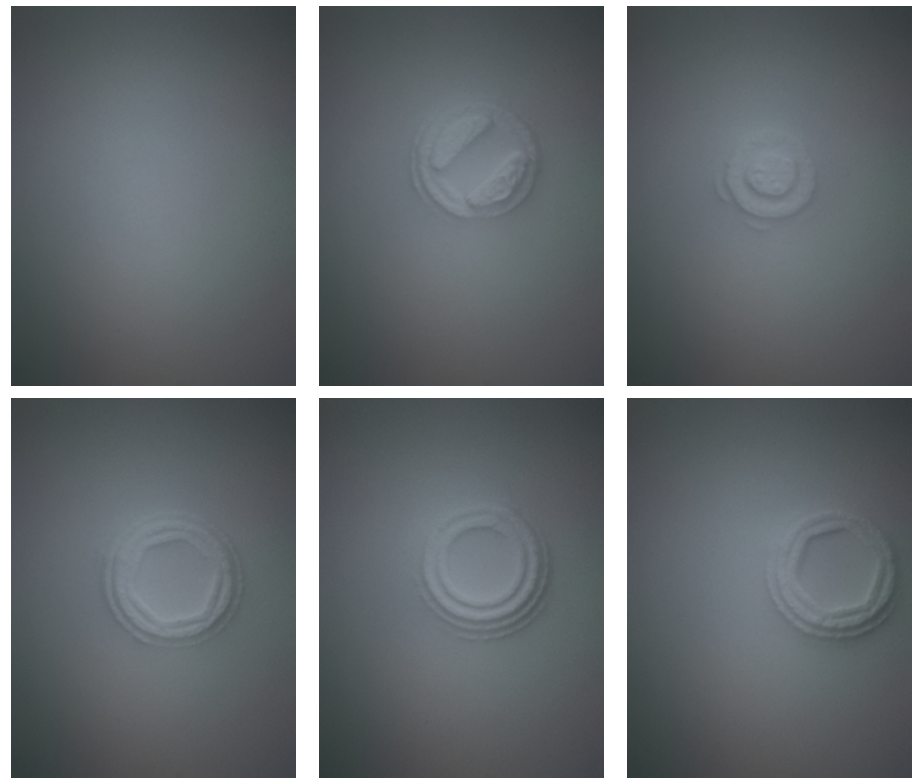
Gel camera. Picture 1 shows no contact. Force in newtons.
{"total": 4.2, "press": 3.1, "slide": 2.8}
{"total": 2.0, "press": 1.9, "slide": 0.4}
{"total": 4.3, "press": 3.3, "slide": 2.7}
{"total": 4.1, "press": 3.1, "slide": 2.6}
{"total": 2.8, "press": 2.7, "slide": 0.7}